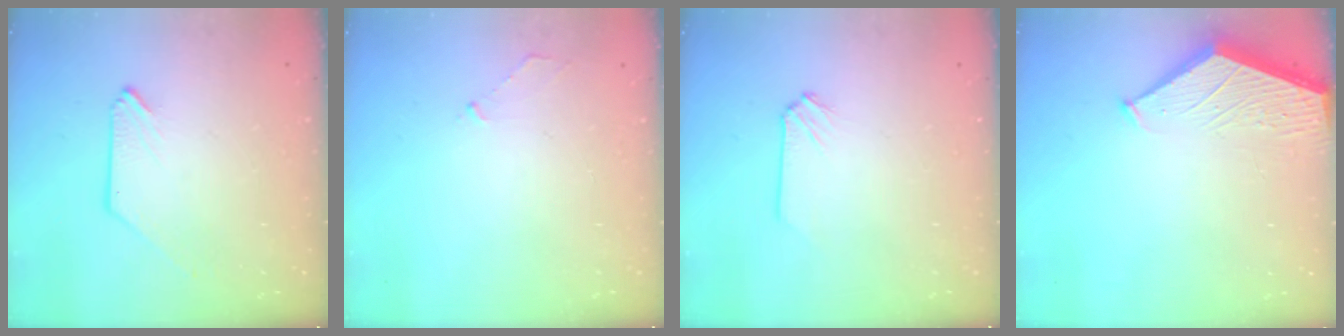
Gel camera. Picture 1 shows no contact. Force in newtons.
{"total": 2.2, "press": 2.1, "slide": 0.4}
{"total": 0.0}
{"total": 3.1, "press": 3.1, "slide": 0.3}